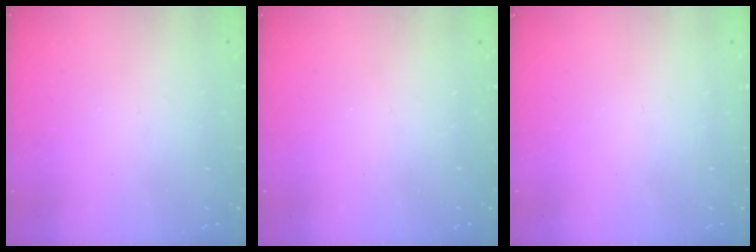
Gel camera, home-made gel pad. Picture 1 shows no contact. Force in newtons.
{"total": 0.0}
{"total": 0.0}